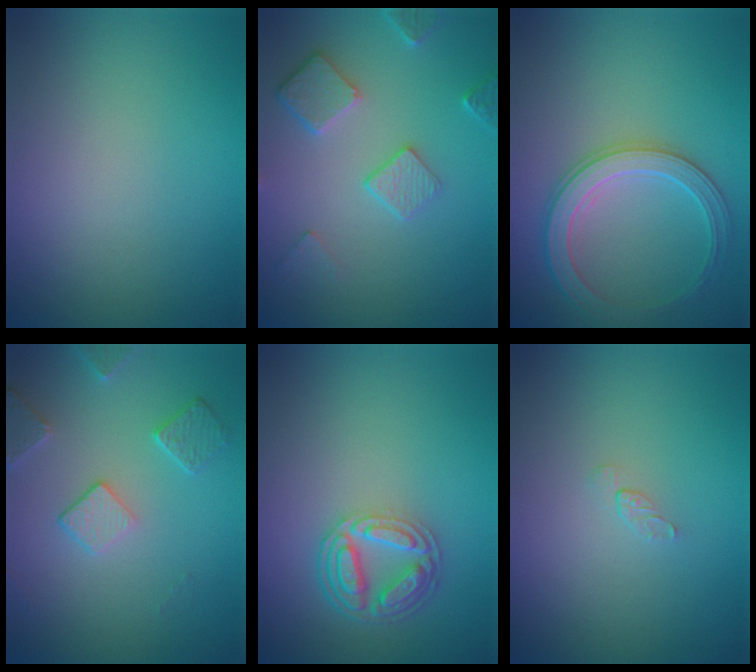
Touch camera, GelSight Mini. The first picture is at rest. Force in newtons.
{"total": 3.7, "press": 3.2, "slide": 2.0}
{"total": 3.7, "press": 3.6, "slide": 0.6}
{"total": 2.9, "press": 2.8, "slide": 0.9}
{"total": 4.7, "press": 3.6, "slide": 2.9}
{"total": 0.5, "press": 0.3, "slide": 0.4}